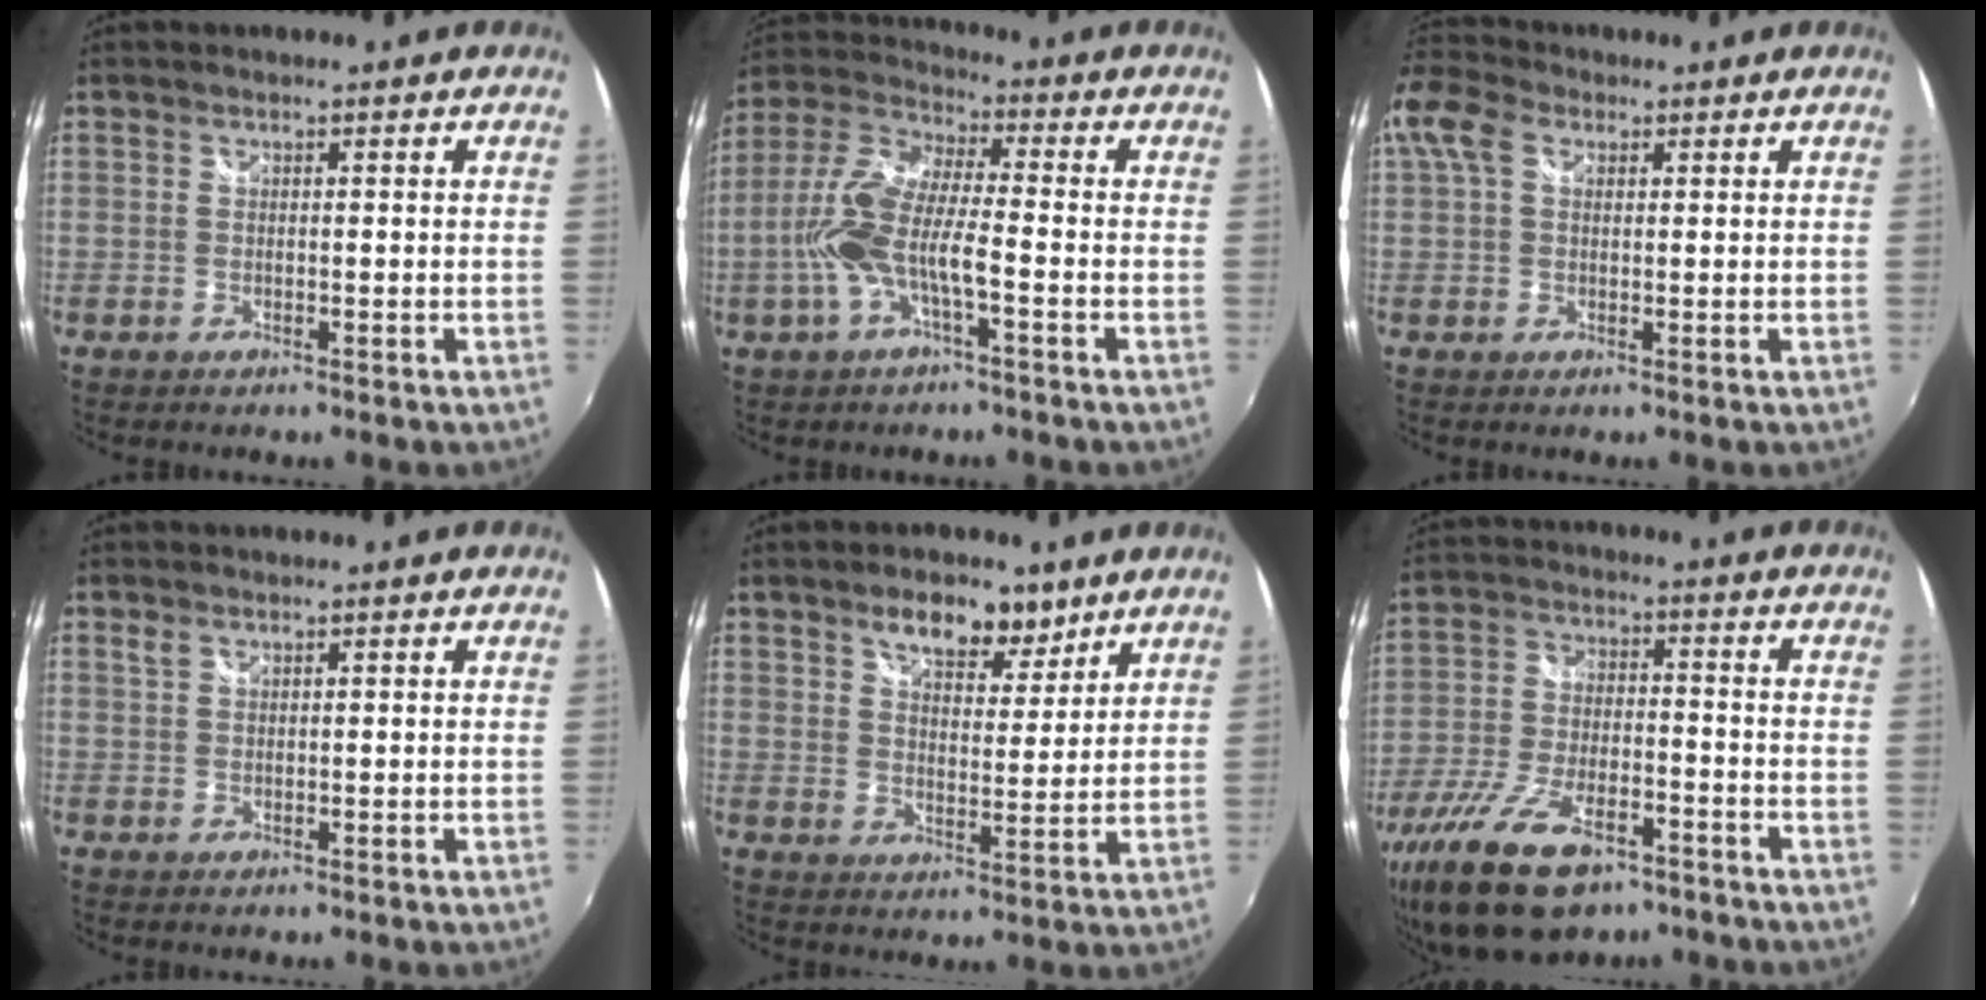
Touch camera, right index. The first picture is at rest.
{"total": 12.0, "force": [-3.3, 3.2, 11.1], "torque": [-0.239, 0.003, -0.064]}
{"total": 10.0, "force": [2.8, 7.2, 6.4], "torque": [-0.158, 0.032, 0.047]}
{"total": 0.9, "force": [0.6, 0.4, 0.5], "torque": [-0.009, 0.001, 0.012]}
{"total": 8.4, "force": [5.8, 4.1, 4.6], "torque": [-0.066, 0.004, 0.092]}
{"total": 16.7, "force": [-11.1, 7.4, 10.1], "torque": [-0.221, -0.036, -0.194]}